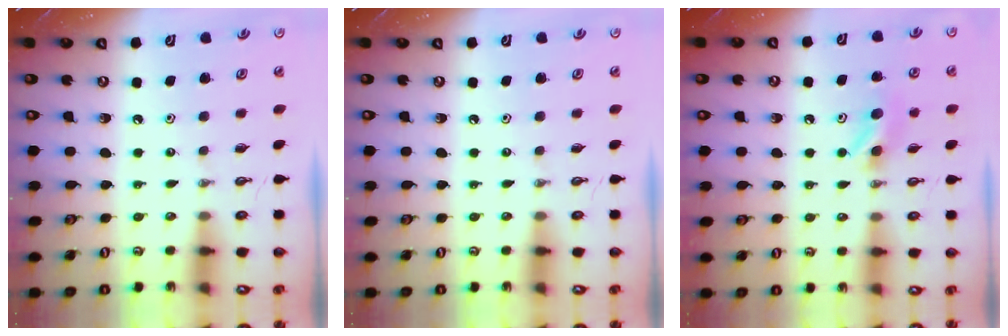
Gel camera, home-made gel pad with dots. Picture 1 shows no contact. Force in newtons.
{"total": 0.0}
{"total": 5.7, "press": 5.5, "slide": 1.5}